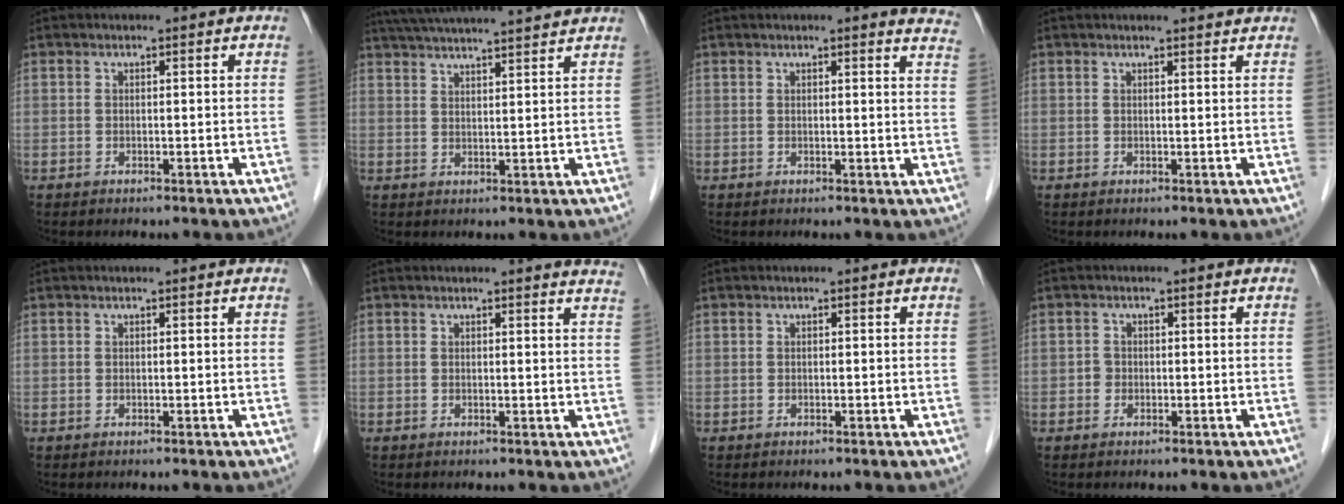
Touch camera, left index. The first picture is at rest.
{"total": 16.0, "force": [14.7, 0.2, 6.4], "torque": [-0.118, 0.030, 0.211]}
{"total": 7.3, "force": [6.8, 0.5, 2.8], "torque": [-0.015, -0.020, 0.045]}
{"total": 2.8, "force": [2.7, 0.0, 0.8], "torque": [-0.012, 0.008, 0.027]}
{"total": 0.0}
{"total": 5.2, "force": [5.1, 0.1, 1.0], "torque": [-0.005, -0.021, 0.026]}
{"total": 0.0}
{"total": 1.6, "force": [-0.4, 1.5, 0.2], "torque": [0.003, 0.007, -0.010]}